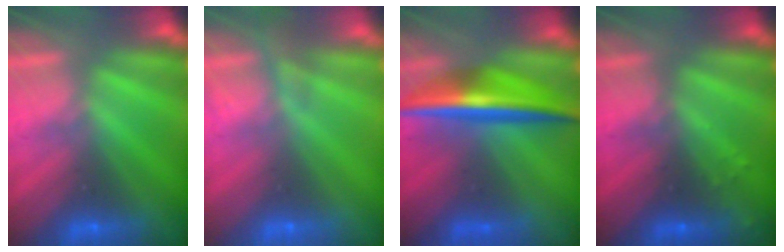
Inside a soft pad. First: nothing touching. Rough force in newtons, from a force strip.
{"total": 2.3}
{"total": 6.9}
{"total": 2.9}